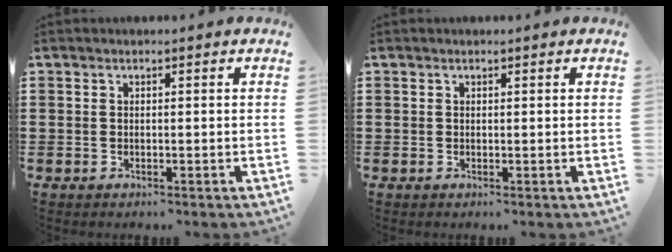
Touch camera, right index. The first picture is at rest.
{"total": 0.0}